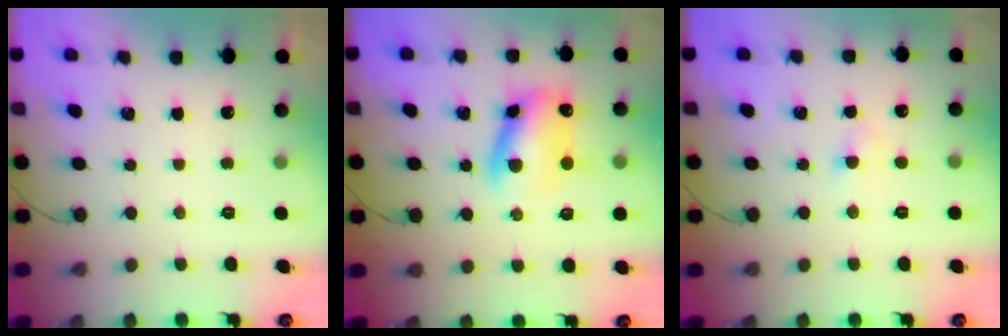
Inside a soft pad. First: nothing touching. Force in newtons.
{"total": 9.2, "press": 9.1, "slide": 1.3}
{"total": 2.5, "press": 2.3, "slide": 0.9}